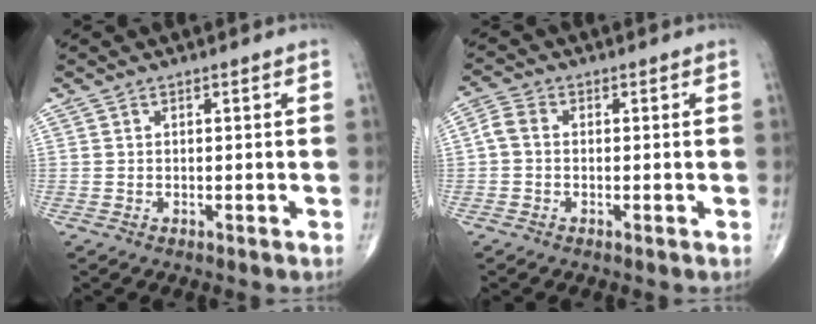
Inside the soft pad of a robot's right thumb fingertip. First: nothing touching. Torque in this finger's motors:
{"motor_torque": [-0.15, 0.19, -0.01, -0.21, 0.05]}